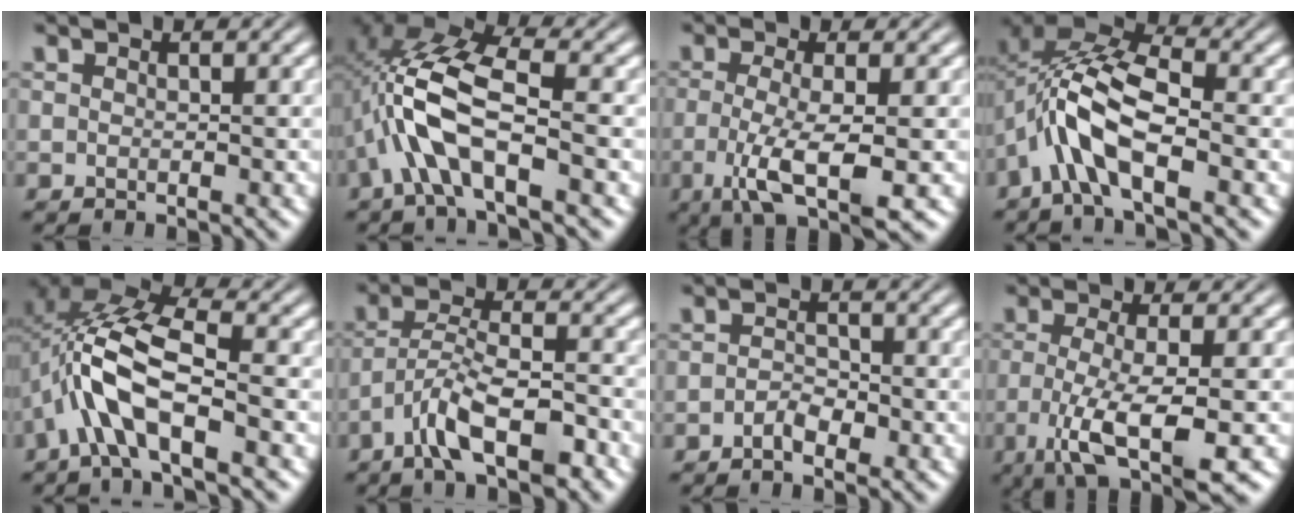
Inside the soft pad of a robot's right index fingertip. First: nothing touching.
{"total": 7.7, "force": [0.7, 3.7, 6.8], "torque": [-0.148, -0.008, 0.014]}
{"total": 6.7, "force": [-2.0, 1.8, 6.2], "torque": [-0.115, -0.034, -0.014]}
{"total": 9.5, "force": [0.2, 6.4, 7.1], "torque": [-0.137, -0.009, -0.008]}
{"total": 8.0, "force": [0.4, 4.5, 6.6], "torque": [-0.138, -0.011, 0.007]}
{"total": 4.7, "force": [-1.9, 1.8, 3.9], "torque": [-0.068, -0.010, -0.031]}
{"total": 1.4, "force": [-1.2, -0.1, 0.7], "torque": [0.002, -0.006, -0.021]}
{"total": 8.2, "force": [-3.0, 2.8, 7.1], "torque": [-0.138, -0.045, -0.024]}